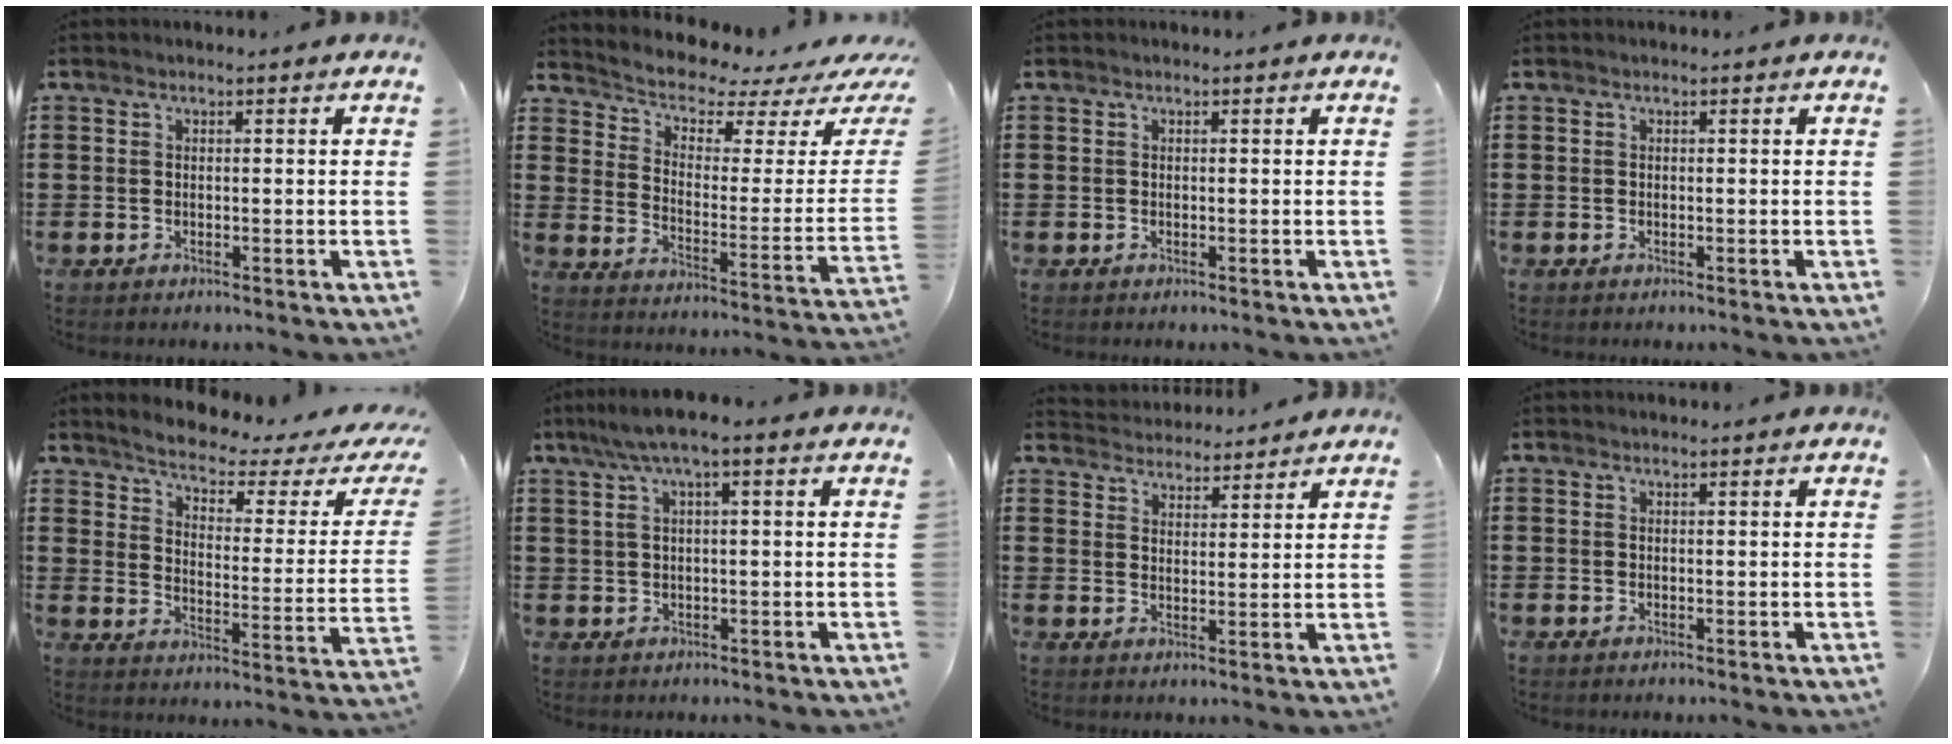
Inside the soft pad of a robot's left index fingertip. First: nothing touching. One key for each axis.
{"total": 4.0, "fx": 3.5, "fy": 1.0, "fz": 1.9, "tx": -0.058, "ty": -0.033, "tz": 0.054}
{"total": 0.0}
{"total": 0.0}
{"total": 2.9, "fx": 2.3, "fy": 0.0, "fz": 1.8, "tx": -0.054, "ty": -0.025, "tz": 0.027}
{"total": 3.6, "fx": 1.0, "fy": 0.4, "fz": 3.4, "tx": -0.073, "ty": 0.001, "tz": 0.012}
{"total": 3.6, "fx": 3.6, "fy": 0.3, "fz": -0.3, "tx": -0.007, "ty": -0.015, "tz": 0.066}
{"total": 0.0}